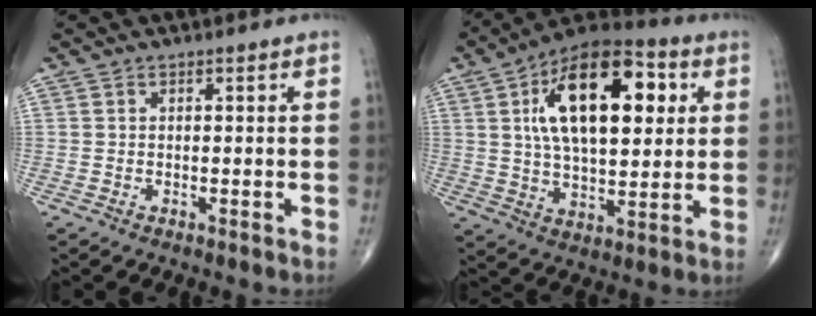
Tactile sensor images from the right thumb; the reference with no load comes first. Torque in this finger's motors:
{"motor_torque": [1.03, 3.98, 2.09, 0.68, 0.33]}